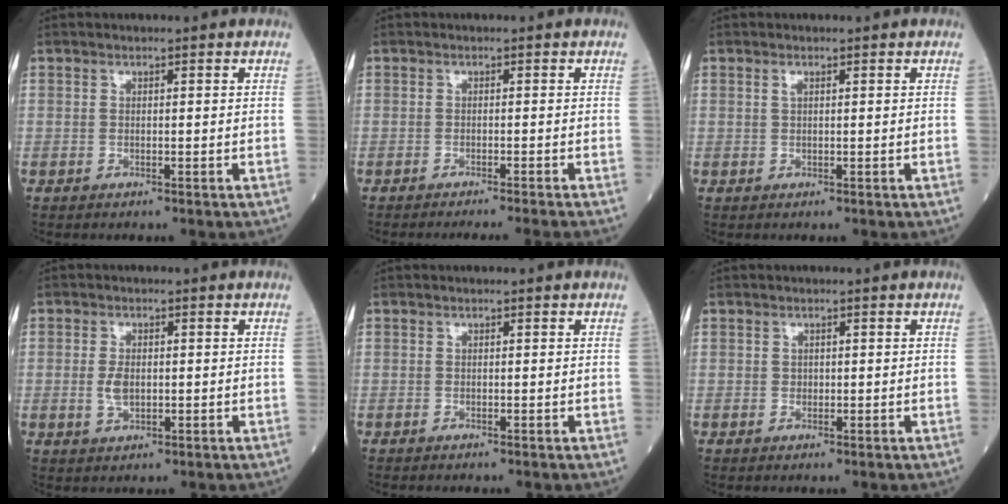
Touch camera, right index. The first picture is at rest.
{"total": 6.5, "force": [-5.8, -1.6, 2.3], "torque": [-0.007, -0.021, -0.075]}
{"total": 0.7, "force": [0.3, 0.2, 0.5], "torque": [-0.016, 0.001, 0.006]}
{"total": 2.9, "force": [-0.2, 1.5, 2.5], "torque": [-0.055, -0.003, -0.002]}
{"total": 0.0}
{"total": 0.6, "force": [0.0, 0.5, 0.2], "torque": [-0.002, 0.000, 0.000]}